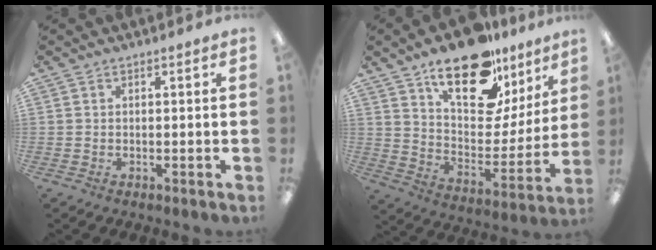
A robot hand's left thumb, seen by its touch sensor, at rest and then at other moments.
{"total": 21.4, "force": [14.8, 9.8, 12.0], "torque": [-0.186, -0.092, 0.256]}